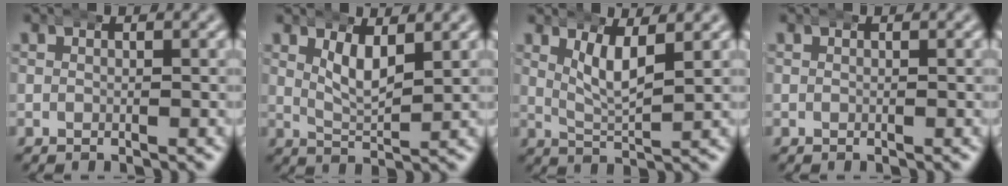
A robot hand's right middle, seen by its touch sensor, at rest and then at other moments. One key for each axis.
{"total": 3.4, "fx": 1.8, "fy": 1.3, "fz": 2.6, "tx": -0.055, "ty": -0.014, "tz": 0.039}
{"total": 3.8, "fx": 1.9, "fy": 1.0, "fz": 3.1, "tx": -0.060, "ty": -0.009, "tz": 0.039}
{"total": 0.0}